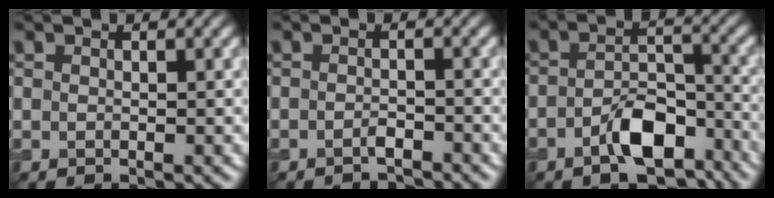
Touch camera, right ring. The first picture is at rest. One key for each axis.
{"total": 1.5, "fx": -1.2, "fy": 0.3, "fz": 0.8, "tx": -0.012, "ty": -0.001, "tz": -0.022}
{"total": 5.7, "fx": -3.3, "fy": 2.8, "fz": 3.7, "tx": -0.059, "ty": 0.004, "tz": -0.058}